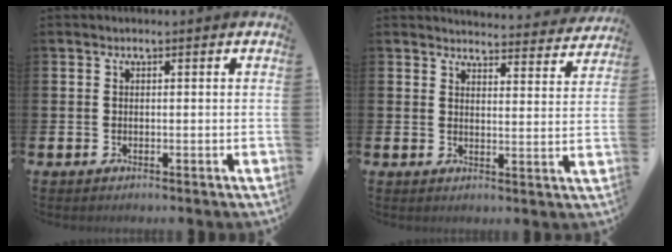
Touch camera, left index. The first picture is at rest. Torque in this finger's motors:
{"motor_torque": [0.71, -1.01, 0.04, 0.00]}